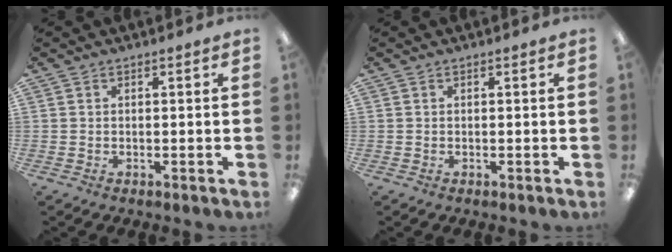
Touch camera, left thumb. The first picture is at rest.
{"total": 0.0}